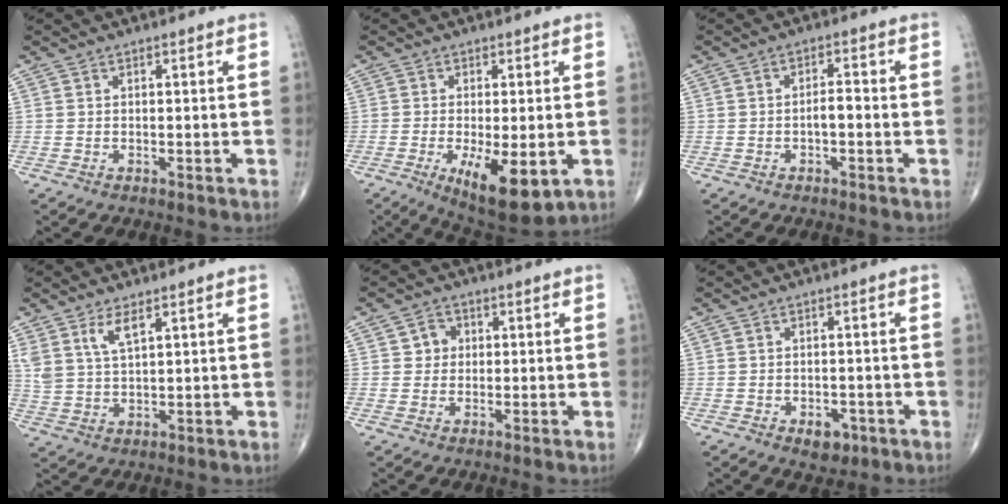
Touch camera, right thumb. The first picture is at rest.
{"total": 11.3, "force": [-3.5, 4.1, 10.0], "torque": [-0.155, -0.020, -0.045]}
{"total": 2.5, "force": [-0.8, 1.1, 2.1], "torque": [-0.029, 0.012, -0.013]}
{"total": 5.2, "force": [3.0, 1.8, 3.9], "torque": [-0.080, -0.014, 0.067]}
{"total": 3.3, "force": [0.5, 3.0, 1.2], "torque": [0.002, 0.004, 0.004]}
{"total": 4.0, "force": [-1.9, 2.5, 2.4], "torque": [-0.021, 0.006, -0.020]}